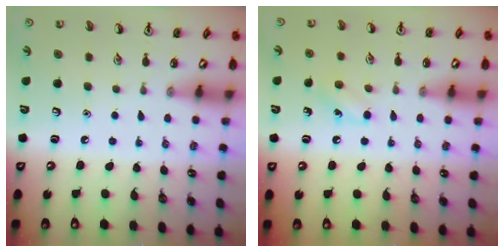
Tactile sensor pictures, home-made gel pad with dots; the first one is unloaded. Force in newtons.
{"total": 7.2, "press": 7.0, "slide": 1.8}